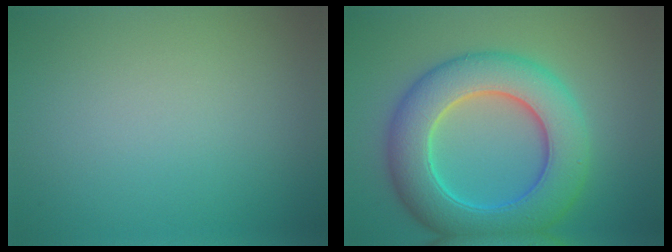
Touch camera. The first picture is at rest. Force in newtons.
{"total": 9.4, "press": 9.4, "slide": 0.3}